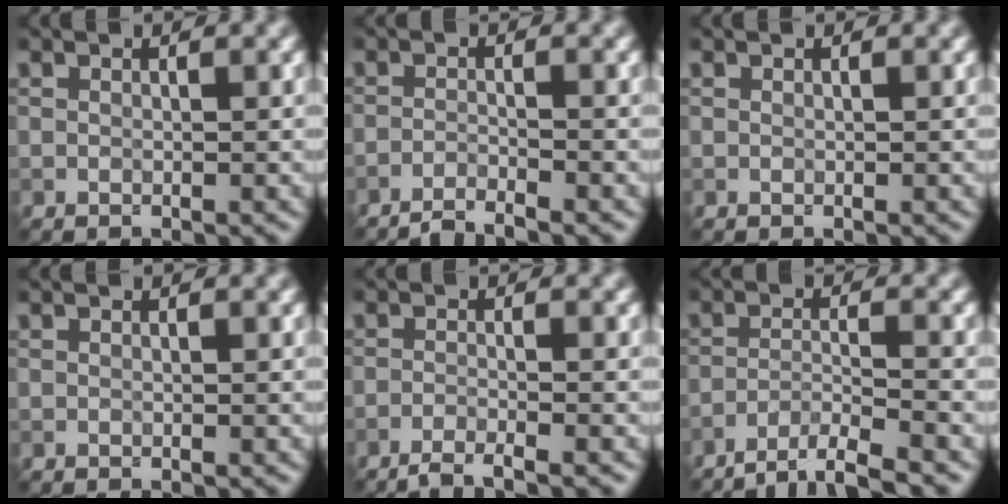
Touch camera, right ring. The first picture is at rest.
{"total": 2.3, "force": [-2.0, 0.2, 1.0], "torque": [-0.011, 0.002, -0.049]}
{"total": 0.0}
{"total": 0.0}
{"total": 2.7, "force": [-2.1, 0.4, 1.6], "torque": [-0.025, 0.001, -0.050]}
{"total": 4.0, "force": [-3.2, 0.6, 2.3], "torque": [-0.034, 0.001, -0.064]}